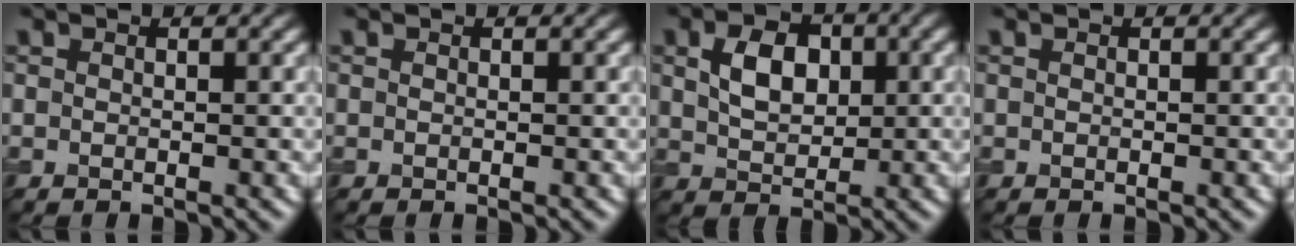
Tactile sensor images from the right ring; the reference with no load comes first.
{"total": 0.0}
{"total": 4.3, "force": [1.0, 2.9, 3.1], "torque": [-0.061, 0.005, 0.017]}
{"total": 0.0}